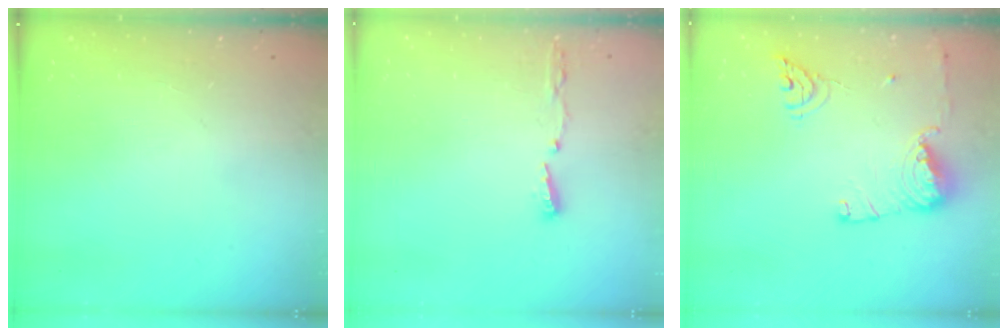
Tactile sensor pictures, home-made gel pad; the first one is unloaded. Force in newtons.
{"total": 4.9, "press": 4.8, "slide": 1.2}
{"total": 12.0, "press": 11.9, "slide": 1.6}